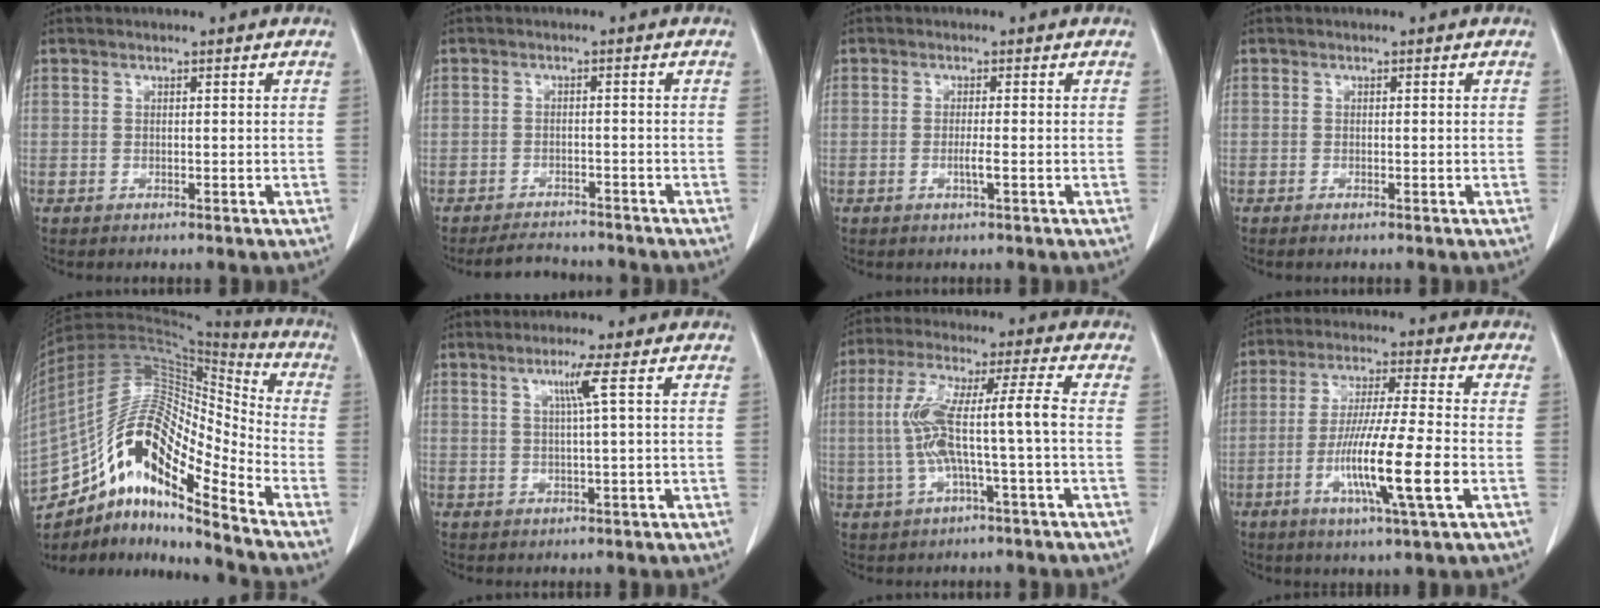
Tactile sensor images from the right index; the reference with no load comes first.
{"total": 4.5, "force": [-4.3, 1.2, 0.5], "torque": [-0.007, -0.006, -0.068]}
{"total": 1.7, "force": [-0.6, -0.2, 1.6], "torque": [-0.032, -0.003, -0.012]}
{"total": 0.7, "force": [-0.5, 0.0, 0.5], "torque": [-0.011, -0.001, -0.009]}
{"total": 19.2, "force": [-12.3, 4.5, 14.0], "torque": [-0.267, 0.037, -0.214]}
{"total": 3.5, "force": [1.2, -1.1, 3.0], "torque": [-0.062, -0.002, 0.025]}
{"total": 10.5, "force": [-1.1, -0.1, 10.4], "torque": [-0.212, 0.027, -0.022]}
{"total": 12.9, "force": [-3.9, -0.2, 12.3], "torque": [-0.234, -0.017, -0.075]}